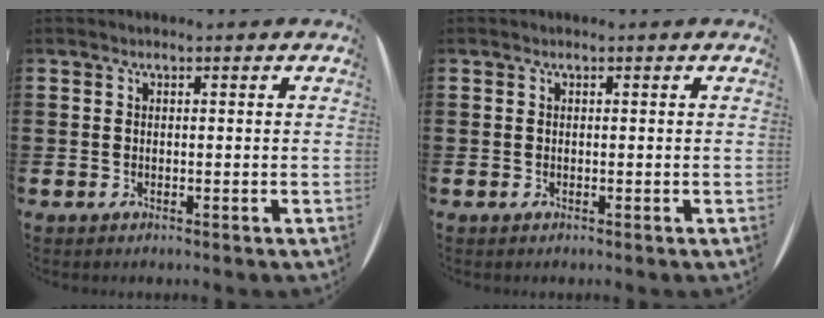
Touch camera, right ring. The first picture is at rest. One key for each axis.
{"total": 0.0}